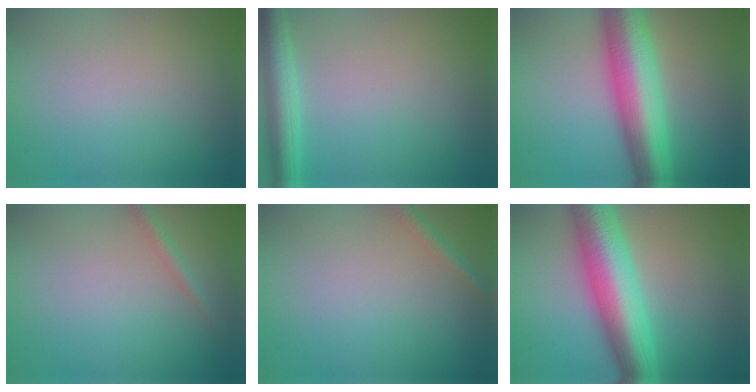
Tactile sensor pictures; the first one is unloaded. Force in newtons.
{"total": 4.0, "press": 4.0, "slide": 0.2}
{"total": 10.4, "press": 10.4, "slide": 0.2}
{"total": 1.3, "press": 1.3, "slide": 0.1}
{"total": 1.3, "press": 1.3, "slide": 0.0}
{"total": 10.1, "press": 10.1, "slide": 0.2}